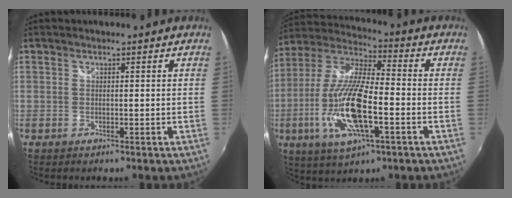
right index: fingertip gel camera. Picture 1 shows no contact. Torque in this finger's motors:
{"motor_torque": [2.14, 0.00, 1.05, 0.21]}